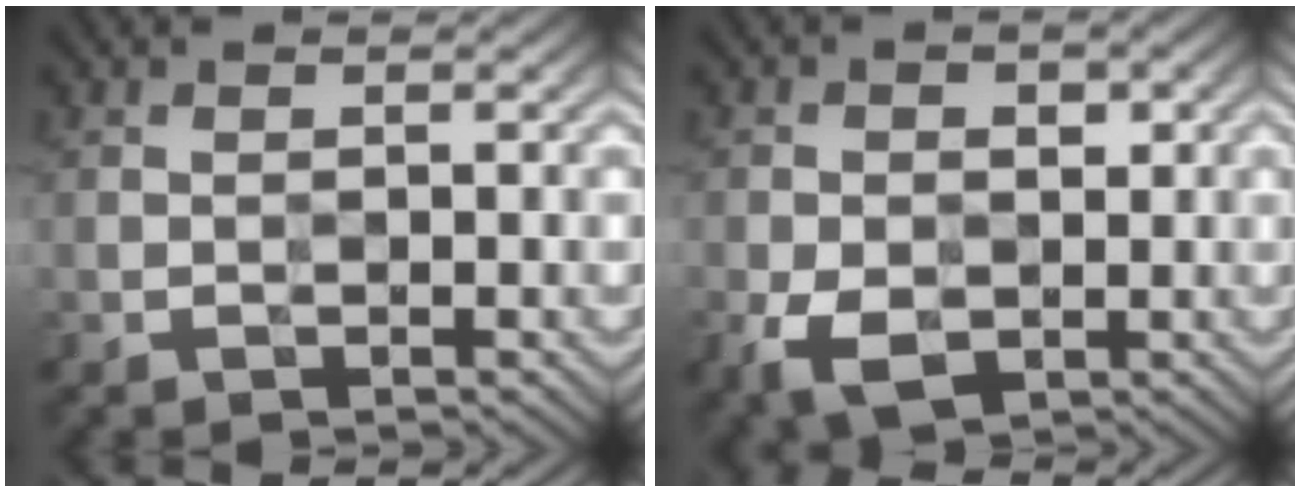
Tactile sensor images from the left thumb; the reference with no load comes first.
{"total": 6.6, "force": [-1.5, 4.4, 4.7], "torque": [-0.091, -0.013, -0.029]}